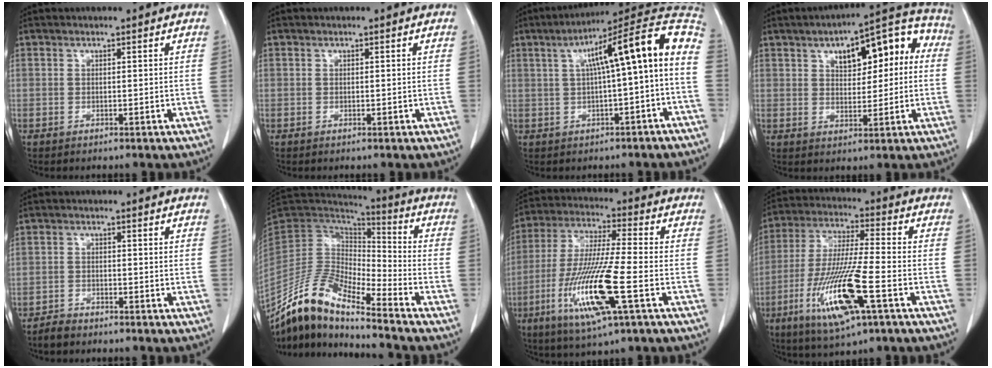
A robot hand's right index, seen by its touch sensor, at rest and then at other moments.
{"total": 0.0}
{"total": 14.9, "force": [1.2, 1.1, 14.9], "torque": [-0.216, 0.052, 0.017]}
{"total": 13.0, "force": [3.1, 5.7, 11.3], "torque": [-0.143, 0.048, 0.046]}
{"total": 2.2, "force": [-2.1, 0.6, 0.3], "torque": [-0.010, -0.002, -0.039]}
{"total": 14.7, "force": [-12.6, 2.1, 7.1], "torque": [-0.138, 0.021, -0.241]}
{"total": 15.7, "force": [-5.4, 0.8, 14.7], "torque": [-0.304, -0.023, -0.103]}
{"total": 15.8, "force": [-6.3, 1.3, 14.5], "torque": [-0.295, -0.026, -0.113]}